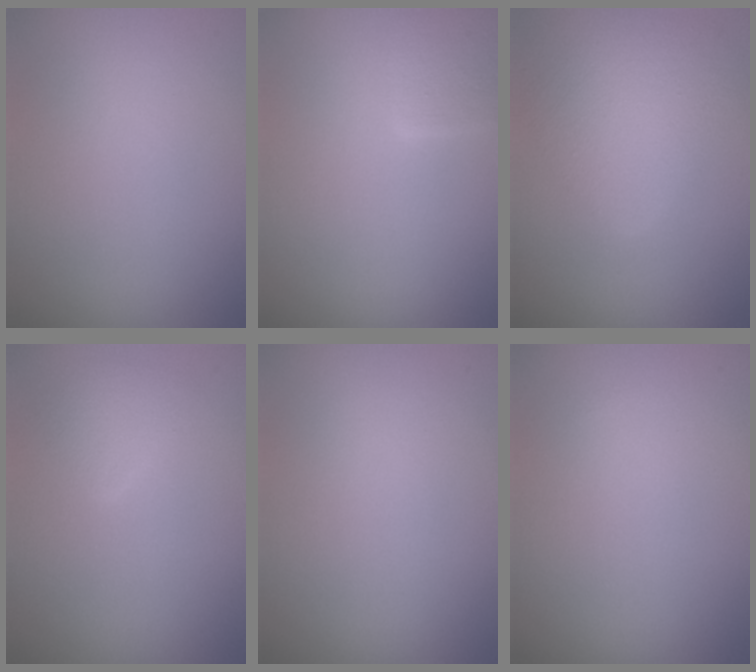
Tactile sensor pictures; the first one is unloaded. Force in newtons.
{"total": 2.1, "press": 2.1, "slide": 0.1}
{"total": 6.3, "press": 6.2, "slide": 0.3}
{"total": 1.6, "press": 1.6, "slide": 0.1}
{"total": 0.0}
{"total": 0.0}